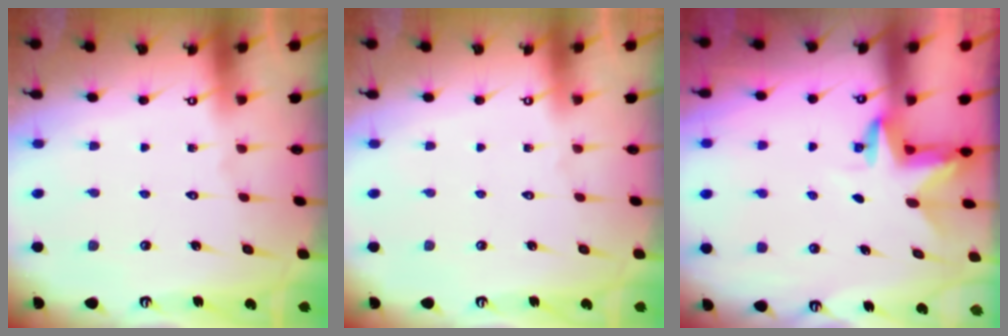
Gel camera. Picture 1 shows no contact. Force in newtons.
{"total": 0.0}
{"total": 3.3, "press": 3.3, "slide": 0.1}